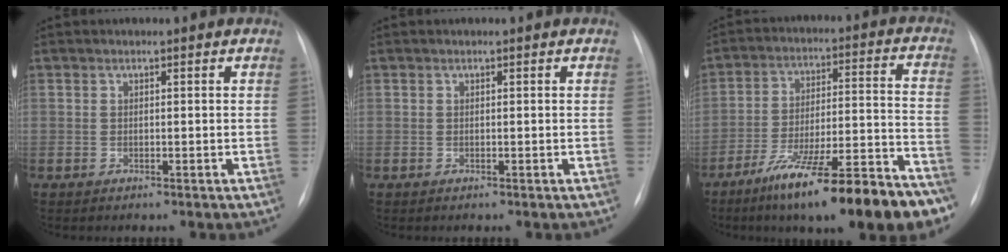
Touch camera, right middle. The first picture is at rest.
{"total": 0.0}
{"total": 22.6, "force": [-16.3, 2.5, 15.5], "torque": [-0.176, 0.011, -0.259]}